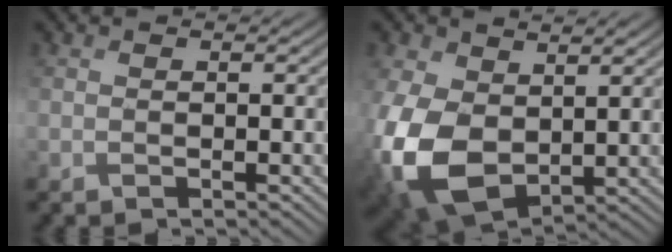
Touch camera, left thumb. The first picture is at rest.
{"total": 12.2, "force": [-0.1, 8.5, 8.8], "torque": [-0.253, -0.022, 0.000]}